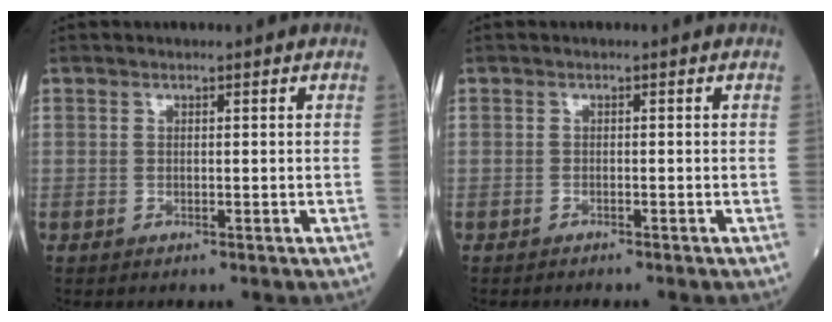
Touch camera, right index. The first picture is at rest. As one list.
[{"total": 0.8, "force": [-0.7, 0.1, 0.3], "torque": [-0.009, -0.001, -0.008]}]